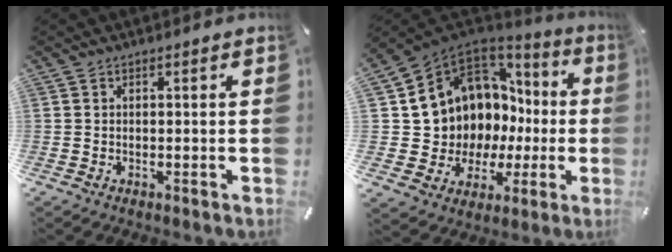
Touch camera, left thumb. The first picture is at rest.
{"total": 10.0, "force": [4.0, 9.0, 2.2], "torque": [-0.061, -0.069, 0.092]}